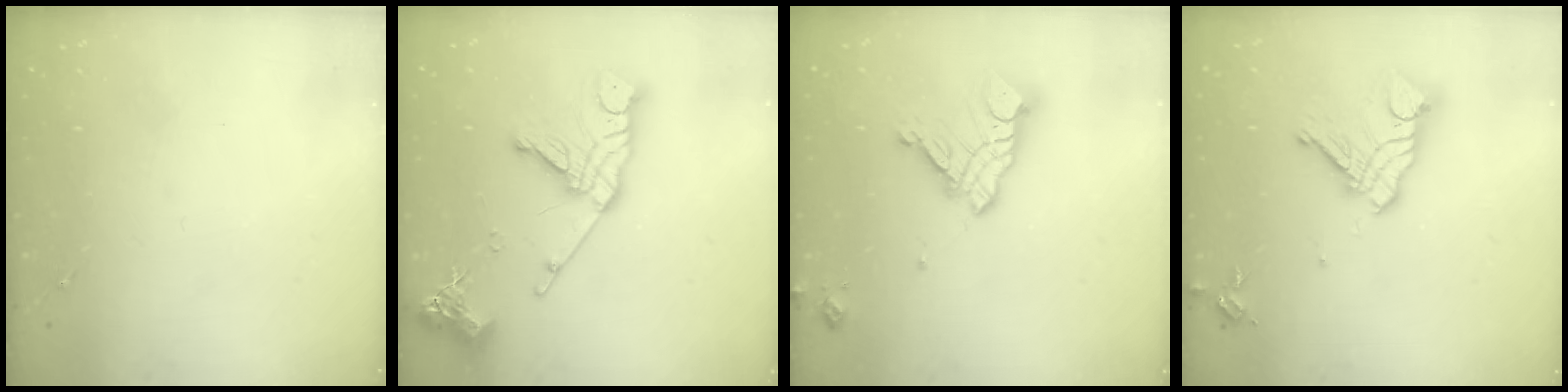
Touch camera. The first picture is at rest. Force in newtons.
{"total": 17.2, "press": 17.1, "slide": 1.8}
{"total": 14.4, "press": 14.3, "slide": 1.5}
{"total": 14.6, "press": 14.6, "slide": 1.5}